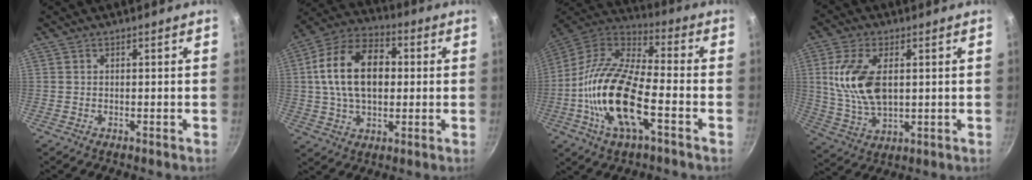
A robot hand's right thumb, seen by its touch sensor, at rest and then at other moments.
{"total": 17.4, "force": [1.9, 11.2, 13.2], "torque": [-0.203, 0.025, 0.018]}
{"total": 20.0, "force": [-5.6, 8.0, 17.5], "torque": [-0.336, 0.034, -0.123]}
{"total": 13.0, "force": [2.2, 7.1, 10.6], "torque": [-0.203, -0.012, 0.048]}